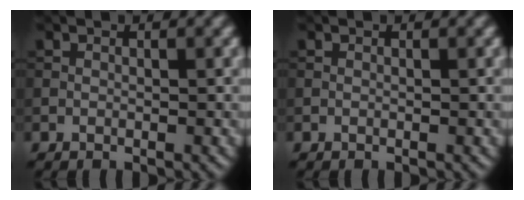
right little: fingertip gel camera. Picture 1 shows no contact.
{"total": 0.0}